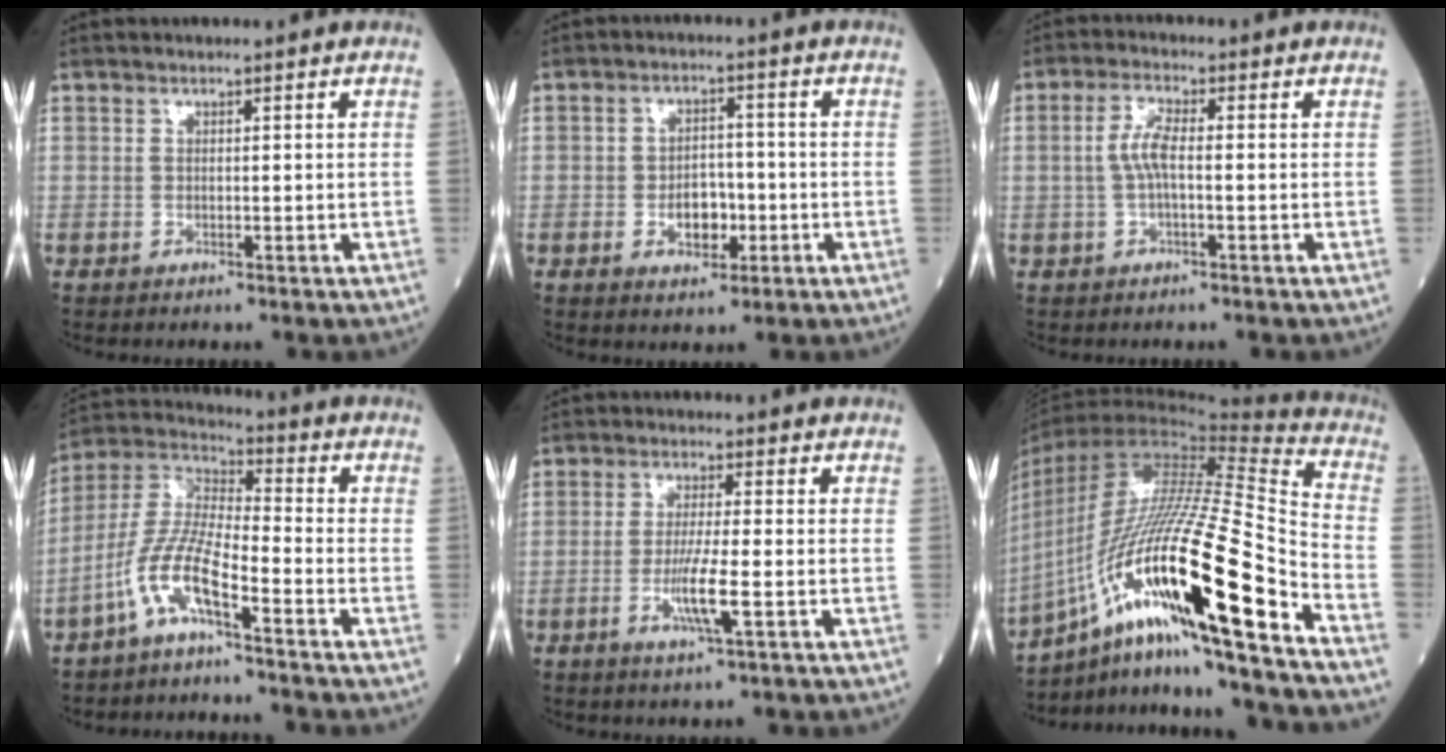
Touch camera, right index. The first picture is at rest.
{"total": 5.0, "force": [-1.5, 3.0, 3.7], "torque": [-0.057, 0.006, -0.021]}
{"total": 3.8, "force": [-0.2, 0.8, 3.8], "torque": [-0.082, 0.007, -0.006]}
{"total": 9.4, "force": [-5.3, 1.5, 7.6], "torque": [-0.174, 0.004, -0.113]}
{"total": 5.9, "force": [-1.8, -0.2, 5.6], "torque": [-0.109, -0.013, -0.034]}
{"total": 28.1, "force": [-13.6, 1.5, 24.6], "torque": [-0.455, -0.033, -0.241]}